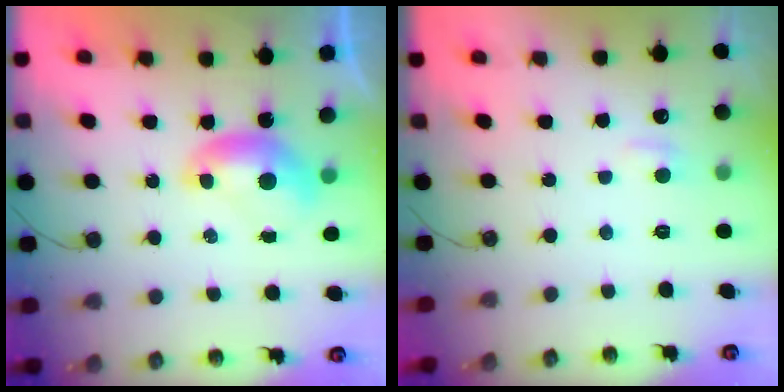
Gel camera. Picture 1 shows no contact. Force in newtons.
{"total": 1.3, "press": 1.2, "slide": 0.6}